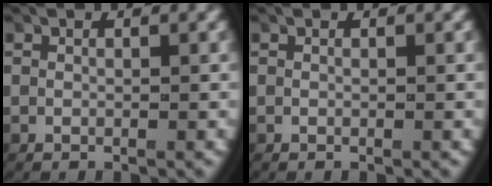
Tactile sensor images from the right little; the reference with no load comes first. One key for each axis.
{"total": 0.0}